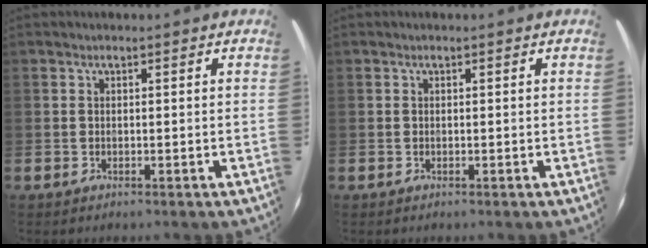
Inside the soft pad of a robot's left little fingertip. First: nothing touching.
{"total": 0.0}